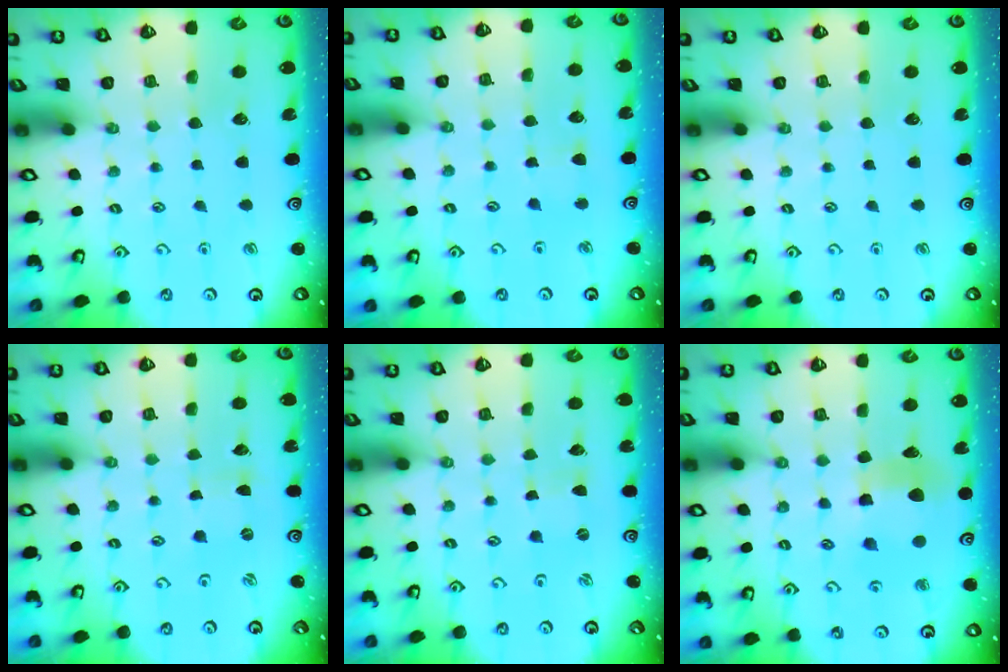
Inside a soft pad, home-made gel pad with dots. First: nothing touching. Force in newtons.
{"total": 2.8, "press": 2.7, "slide": 0.4}
{"total": 0.0}
{"total": 0.0}
{"total": 0.0}
{"total": 9.7, "press": 9.6, "slide": 1.5}